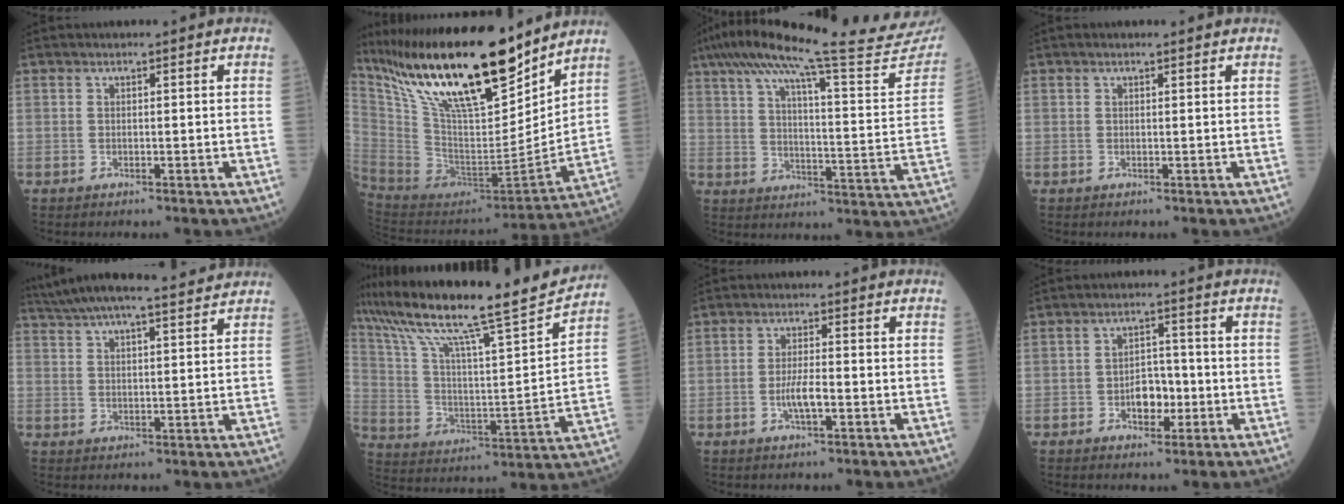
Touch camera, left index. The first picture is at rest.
{"total": 25.4, "force": [18.9, 5.6, 16.1], "torque": [-0.292, -0.011, 0.335]}
{"total": 29.0, "force": [25.5, 0.8, 13.7], "torque": [-0.223, -0.063, 0.324]}
{"total": 0.0}
{"total": 14.6, "force": [13.3, 0.9, 5.9], "torque": [-0.108, 0.018, 0.194]}
{"total": 21.7, "force": [18.1, 0.4, 12.0], "torque": [-0.216, -0.013, 0.290]}
{"total": 3.7, "force": [-1.8, 0.7, 3.2], "torque": [-0.066, -0.006, -0.034]}
{"total": 4.7, "force": [-2.1, 2.8, 3.2], "torque": [-0.049, 0.004, -0.035]}